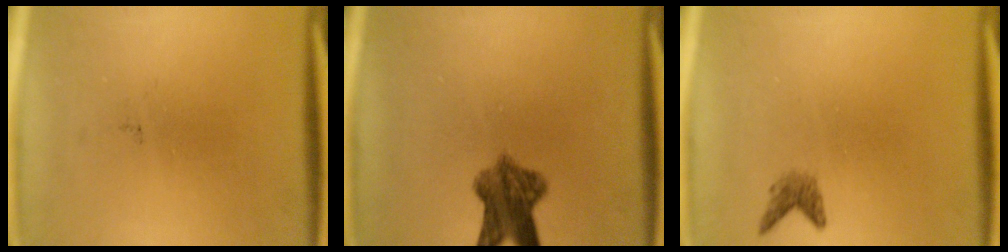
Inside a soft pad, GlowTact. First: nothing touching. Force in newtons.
{"total": 6.8}
{"total": 1.5}